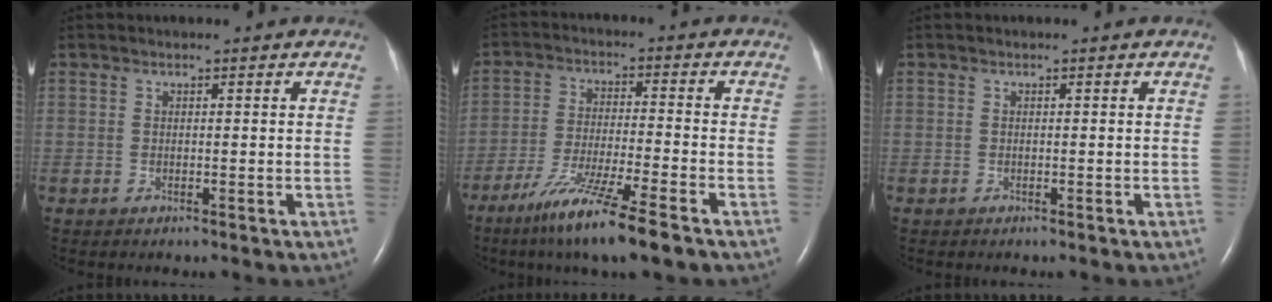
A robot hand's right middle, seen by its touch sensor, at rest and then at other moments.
{"total": 11.5, "force": [-7.8, -0.4, 8.4], "torque": [-0.163, -0.038, -0.138]}
{"total": 0.0}